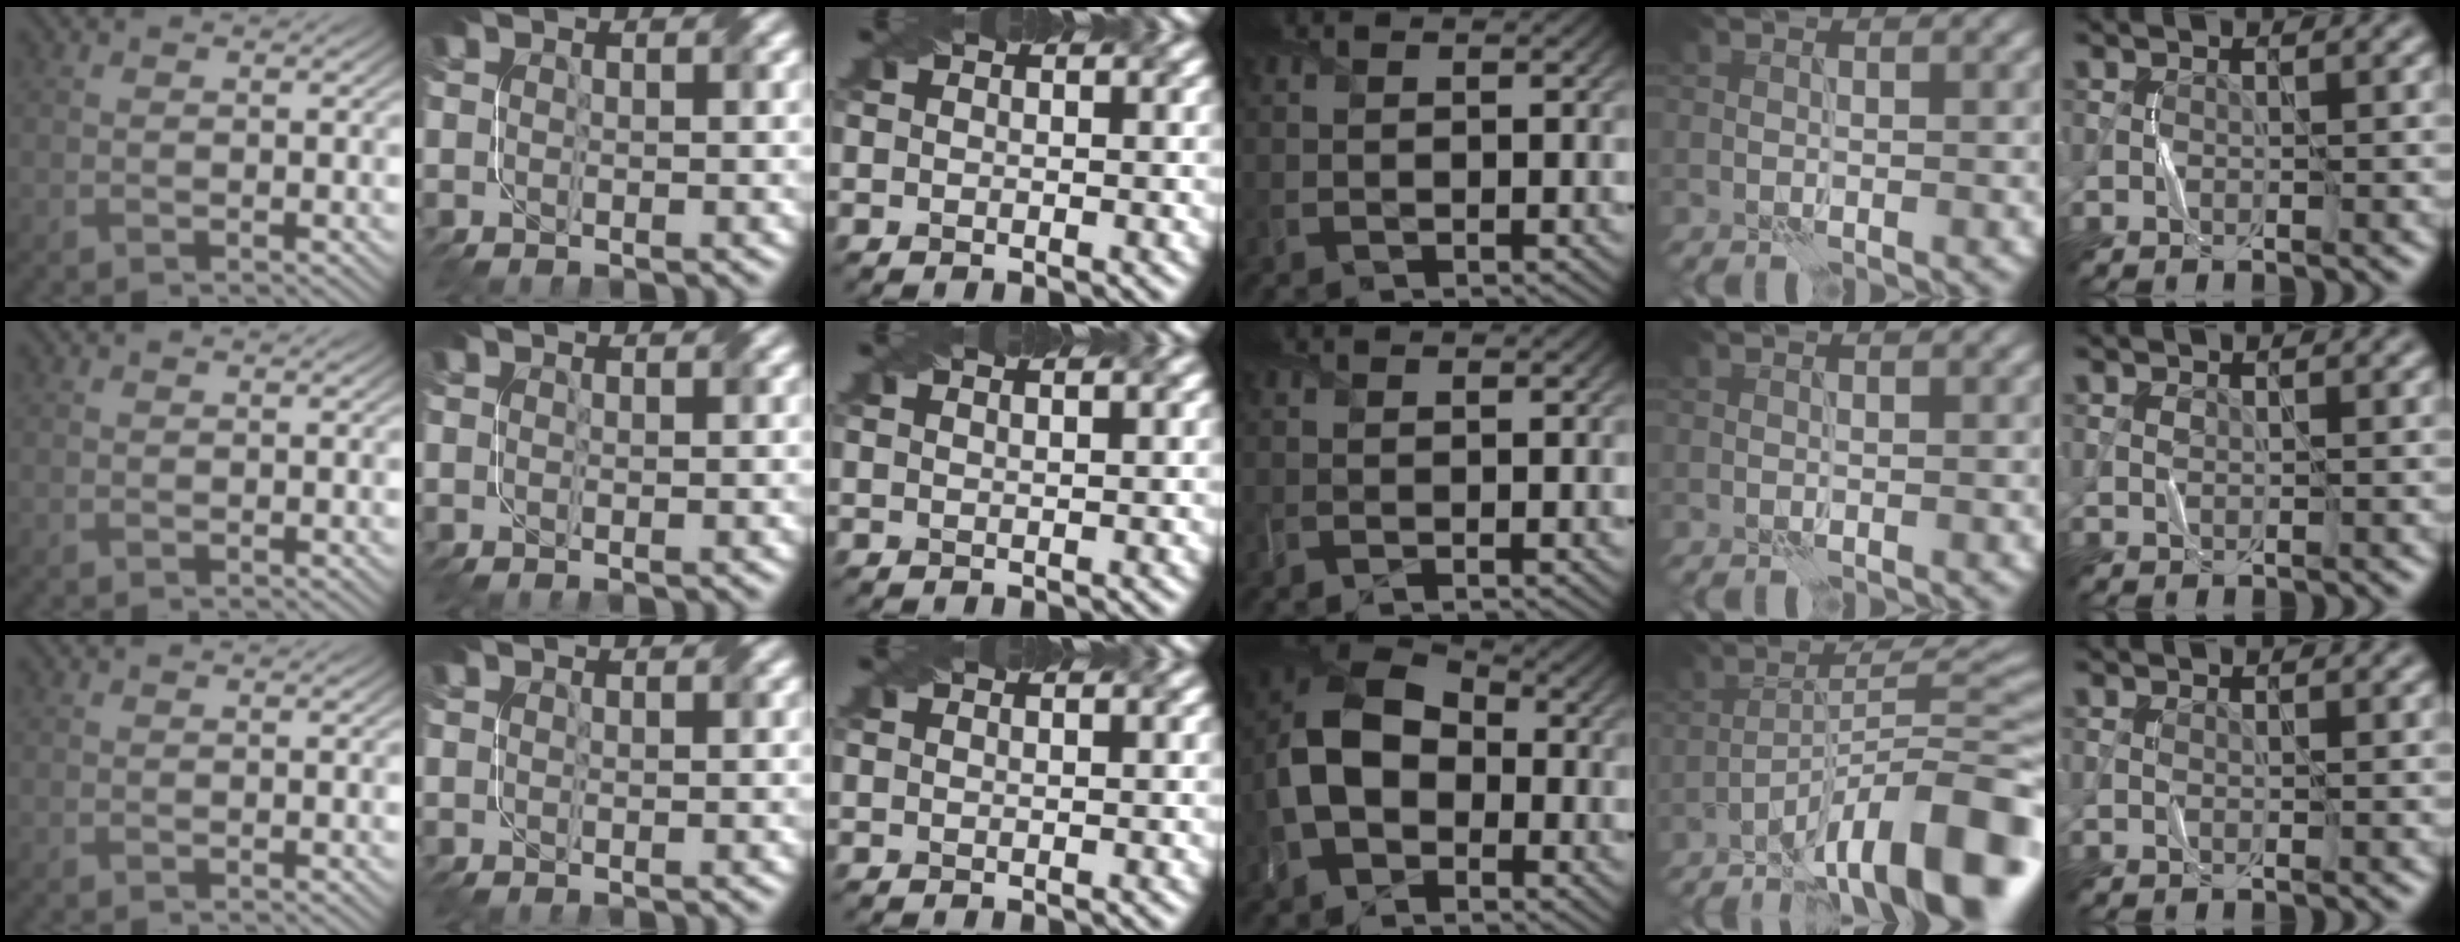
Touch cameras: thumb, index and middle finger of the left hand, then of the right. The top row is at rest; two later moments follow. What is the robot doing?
{"motion": "fold", "object": "netting"}